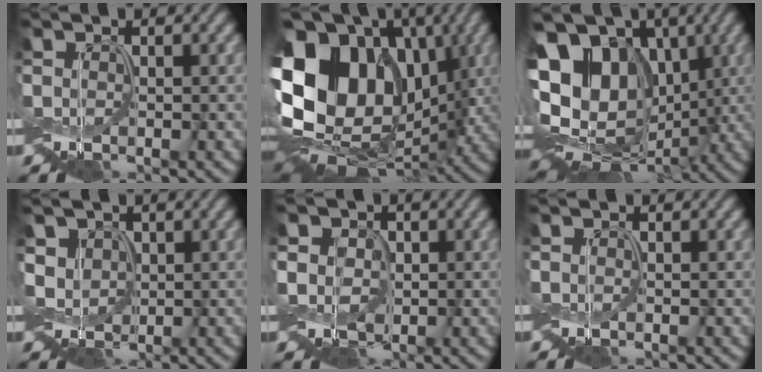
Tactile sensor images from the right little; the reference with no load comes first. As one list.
[{"total": 17.2, "force": [1.4, 13.2, 11.0], "torque": [-0.203, 0.015, 0.034]}, {"total": 16.6, "force": [1.4, 12.9, 10.3], "torque": [-0.183, 0.016, 0.037]}, {"total": 2.6, "force": [0.1, 2.3, 1.3], "torque": [-0.029, -0.001, -0.004]}, {"total": 3.9, "force": [0.3, 3.5, 1.9], "torque": [-0.045, 0.012, -0.014]}, {"total": 0.0}]